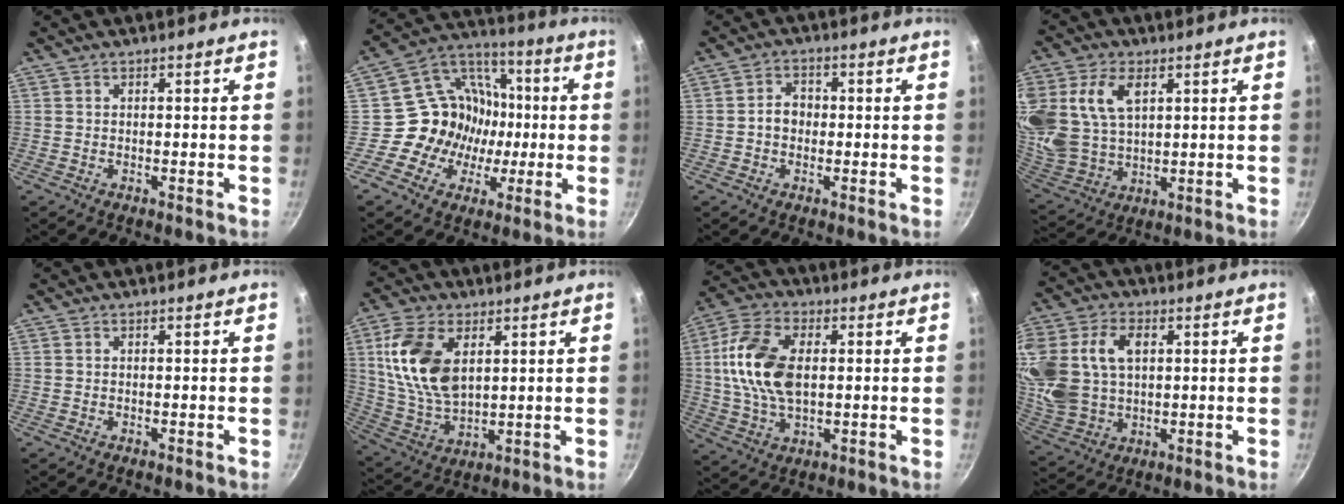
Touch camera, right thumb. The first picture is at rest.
{"total": 15.7, "force": [-2.1, 14.6, 5.3], "torque": [-0.039, 0.034, -0.045]}
{"total": 4.0, "force": [-0.4, 3.2, 2.3], "torque": [-0.017, 0.014, -0.011]}
{"total": 18.1, "force": [5.9, 12.1, 12.1], "torque": [-0.261, -0.010, 0.125]}
{"total": 0.0}
{"total": 15.2, "force": [4.3, 9.0, 11.5], "torque": [-0.209, -0.016, 0.094]}
{"total": 14.6, "force": [1.5, 8.7, 11.6], "torque": [-0.215, 0.010, 0.021]}
{"total": 20.6, "force": [4.7, 14.6, 13.7], "torque": [-0.308, 0.011, 0.097]}